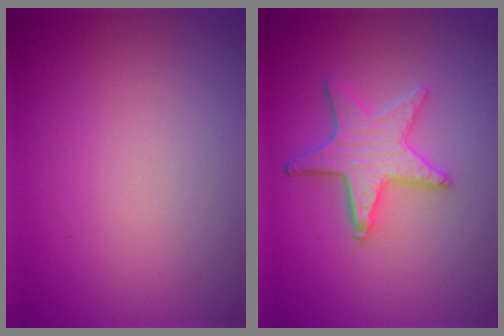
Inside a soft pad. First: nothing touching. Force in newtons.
{"total": 4.4, "press": 3.7, "slide": 2.4}